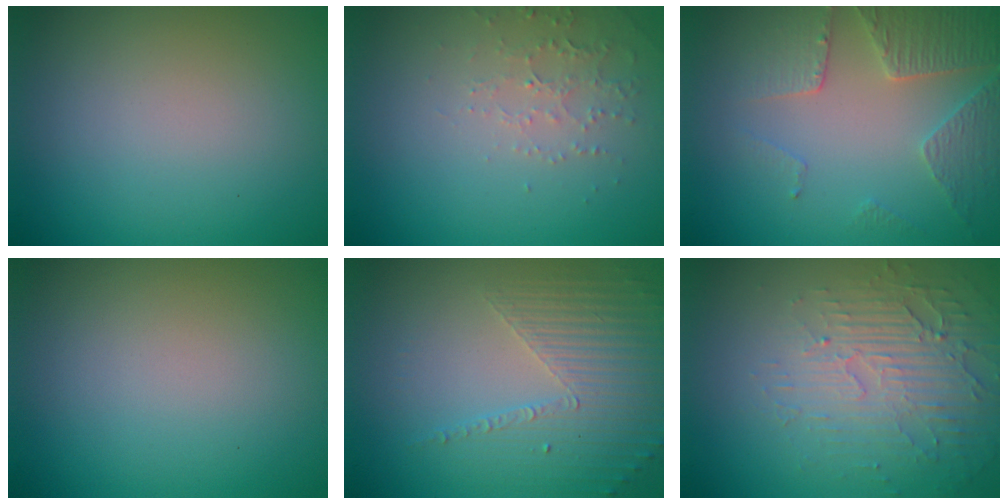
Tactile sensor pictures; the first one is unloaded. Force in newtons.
{"total": 1.9, "press": 1.8, "slide": 0.6}
{"total": 3.9, "press": 3.0, "slide": 2.4}
{"total": 0.0}
{"total": 5.2, "press": 3.2, "slide": 4.0}
{"total": 4.1, "press": 3.3, "slide": 2.4}